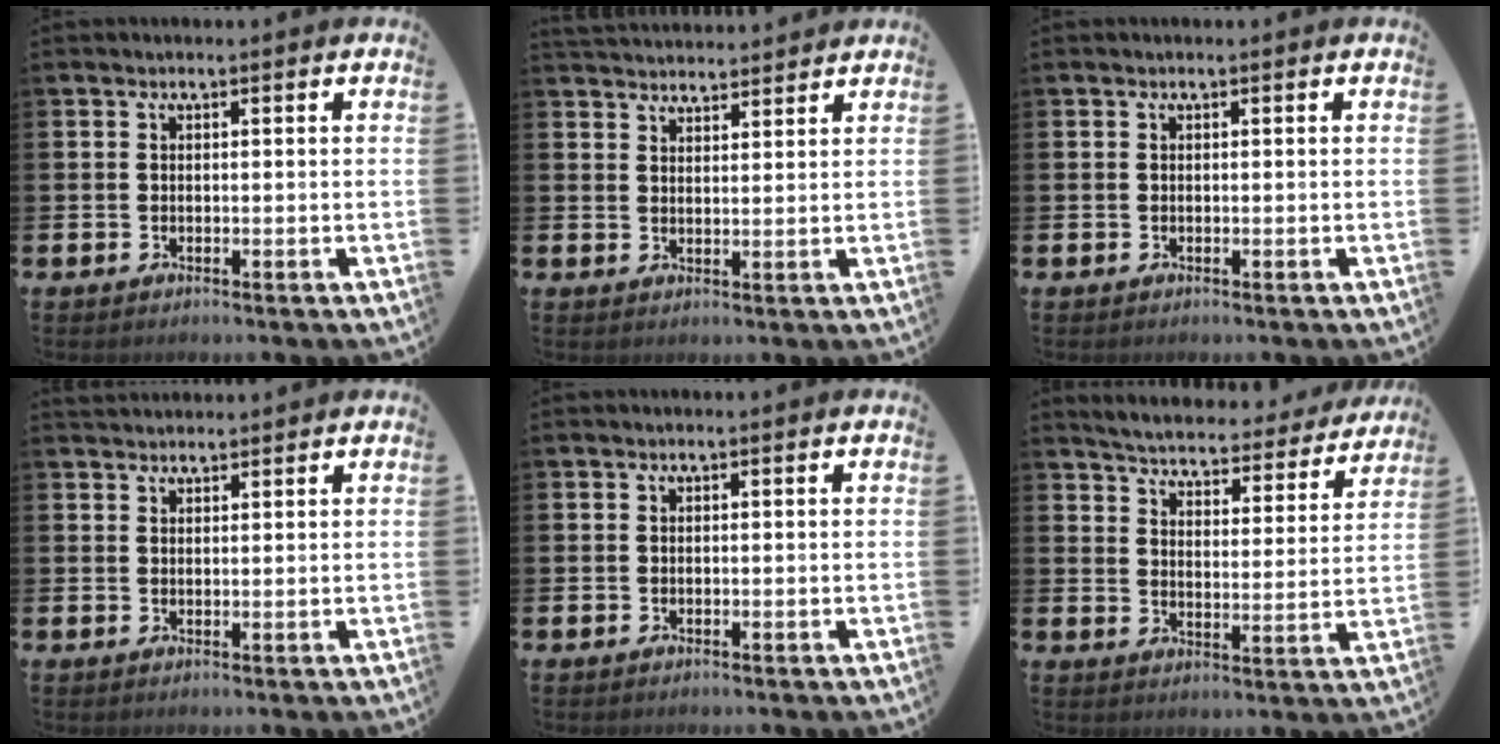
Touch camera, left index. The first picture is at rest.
{"total": 3.4, "force": [3.4, 0.5, 0.0], "torque": [-0.007, -0.019, 0.063]}
{"total": 0.0}
{"total": 2.0, "force": [1.9, 0.5, 0.1], "torque": [0.004, -0.006, 0.034]}
{"total": 0.0}
{"total": 4.7, "force": [4.6, 0.6, 0.8], "torque": [-0.044, -0.039, 0.076]}